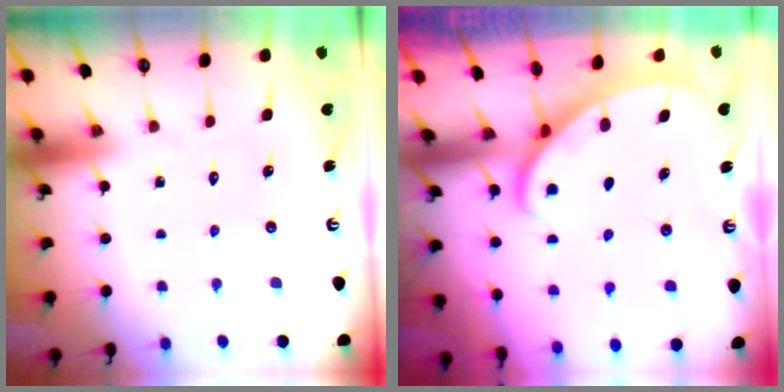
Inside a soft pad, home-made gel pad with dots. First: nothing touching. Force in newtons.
{"total": 2.3, "press": 2.3, "slide": 0.1}